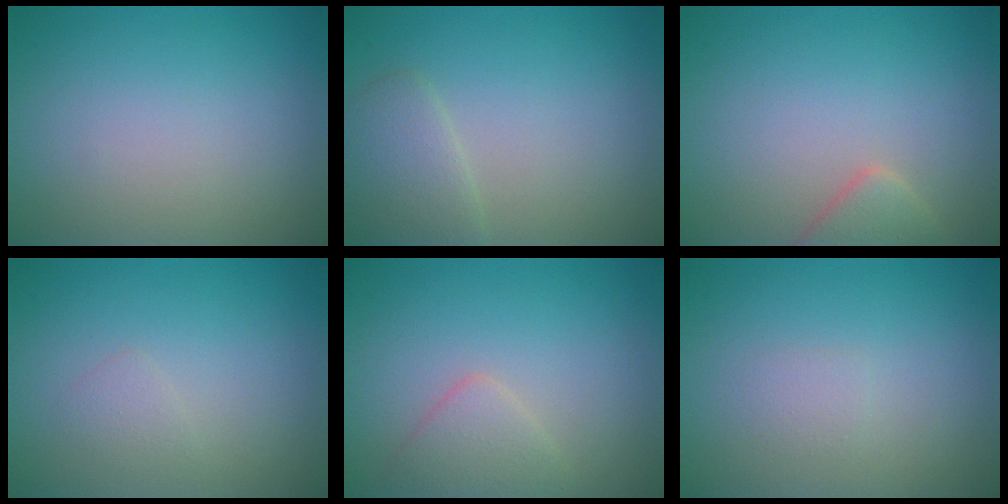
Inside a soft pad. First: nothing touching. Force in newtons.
{"total": 2.6, "press": 2.6, "slide": 0.2}
{"total": 2.3, "press": 2.3, "slide": 0.2}
{"total": 0.9, "press": 0.9, "slide": 0.0}
{"total": 2.1, "press": 2.1, "slide": 0.2}
{"total": 0.8, "press": 0.8, "slide": 0.1}